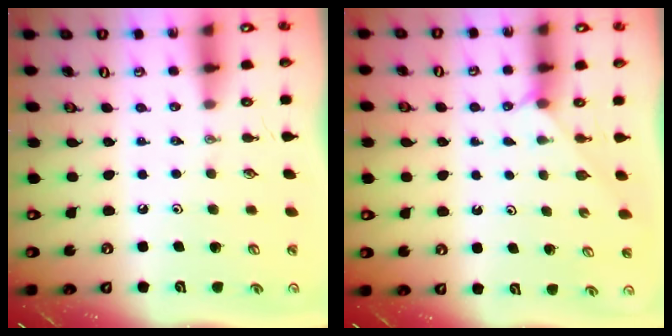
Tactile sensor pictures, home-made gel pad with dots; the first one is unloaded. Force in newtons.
{"total": 1.9, "press": 1.9, "slide": 0.3}